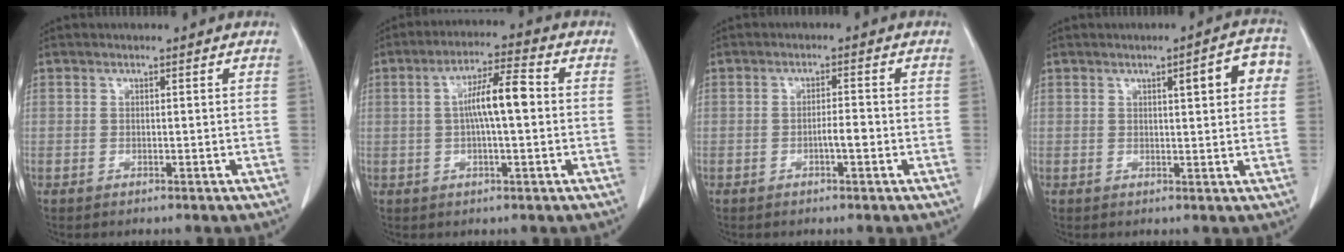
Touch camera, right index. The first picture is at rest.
{"total": 7.6, "force": [0.4, 1.2, 7.5], "torque": [-0.138, 0.016, 0.001]}
{"total": 2.3, "force": [-0.8, 0.3, 2.1], "torque": [-0.035, 0.002, -0.015]}
{"total": 6.1, "force": [1.9, 1.3, 5.6], "torque": [-0.068, 0.014, 0.018]}